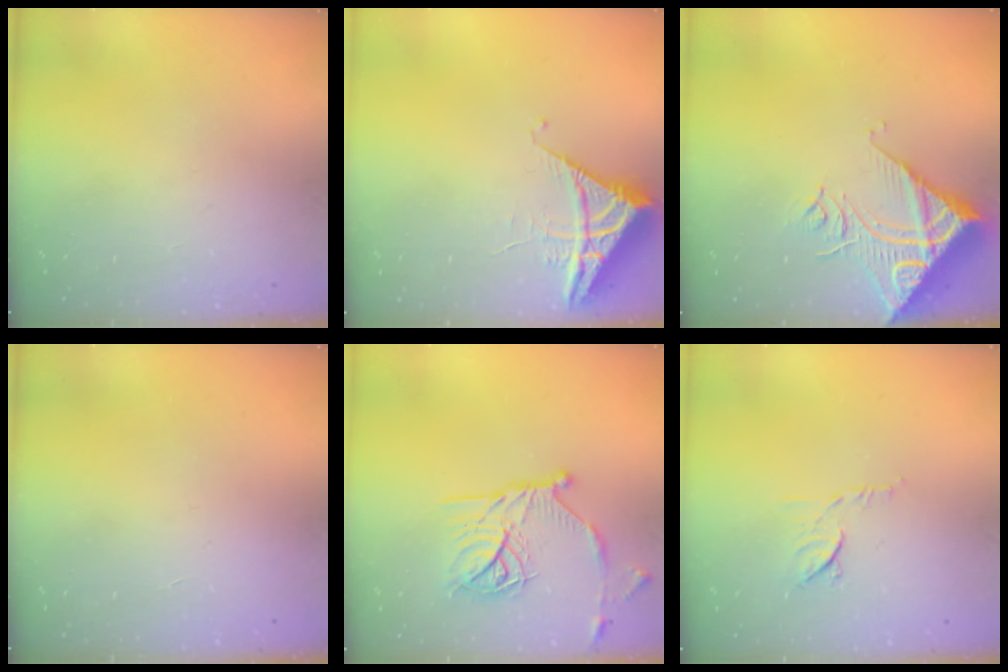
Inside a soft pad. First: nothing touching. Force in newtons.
{"total": 6.1, "press": 6.1, "slide": 0.3}
{"total": 13.9, "press": 13.8, "slide": 1.7}
{"total": 1.5, "press": 1.5, "slide": 0.1}
{"total": 17.6, "press": 17.6, "slide": 1.4}
{"total": 7.8, "press": 7.8, "slide": 0.9}